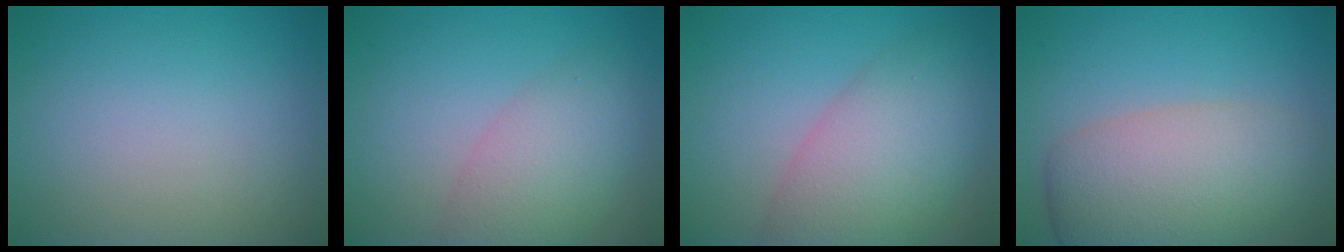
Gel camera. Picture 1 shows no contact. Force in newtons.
{"total": 4.7, "press": 4.7, "slide": 0.2}
{"total": 7.8, "press": 7.8, "slide": 0.5}
{"total": 8.0, "press": 8.0, "slide": 0.4}